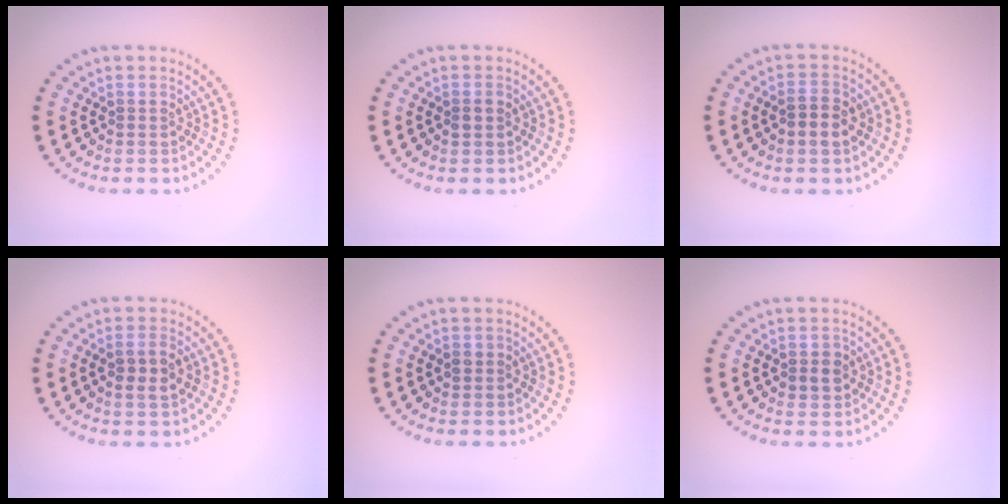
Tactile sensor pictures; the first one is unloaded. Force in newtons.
{"total": 1.0, "press": 1.0, "slide": 0.1}
{"total": 2.5, "press": 2.5, "slide": 0.1}
{"total": 2.2, "press": 2.1, "slide": 0.4}
{"total": 1.0, "press": 0.9, "slide": 0.4}
{"total": 1.8, "press": 1.7, "slide": 0.6}